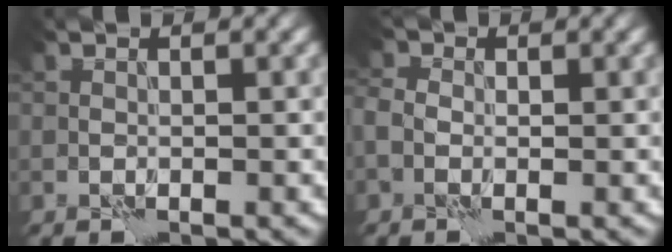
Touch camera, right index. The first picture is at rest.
{"total": 2.3, "force": [-0.2, 1.9, 1.3], "torque": [-0.021, 0.009, -0.013]}